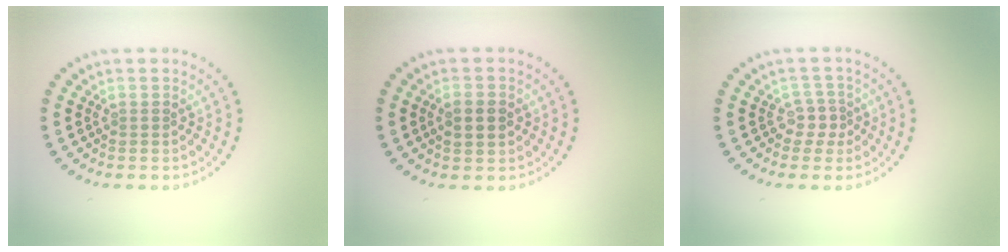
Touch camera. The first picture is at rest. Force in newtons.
{"total": 2.2, "press": 2.2, "slide": 0.1}
{"total": 1.9, "press": 1.4, "slide": 1.2}